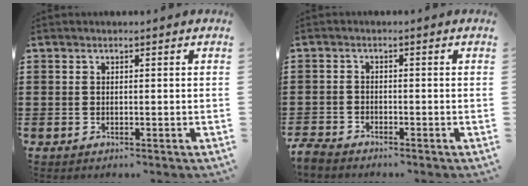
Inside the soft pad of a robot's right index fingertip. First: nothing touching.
{"total": 2.1, "force": [-2.0, 0.4, 0.2], "torque": [-0.015, -0.001, -0.045]}